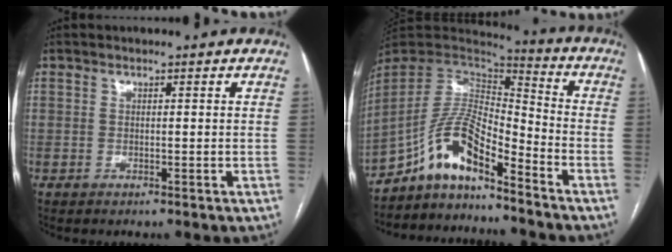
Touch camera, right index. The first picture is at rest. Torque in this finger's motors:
{"motor_torque": [1.03, -1.11, 0.70, 0.16]}